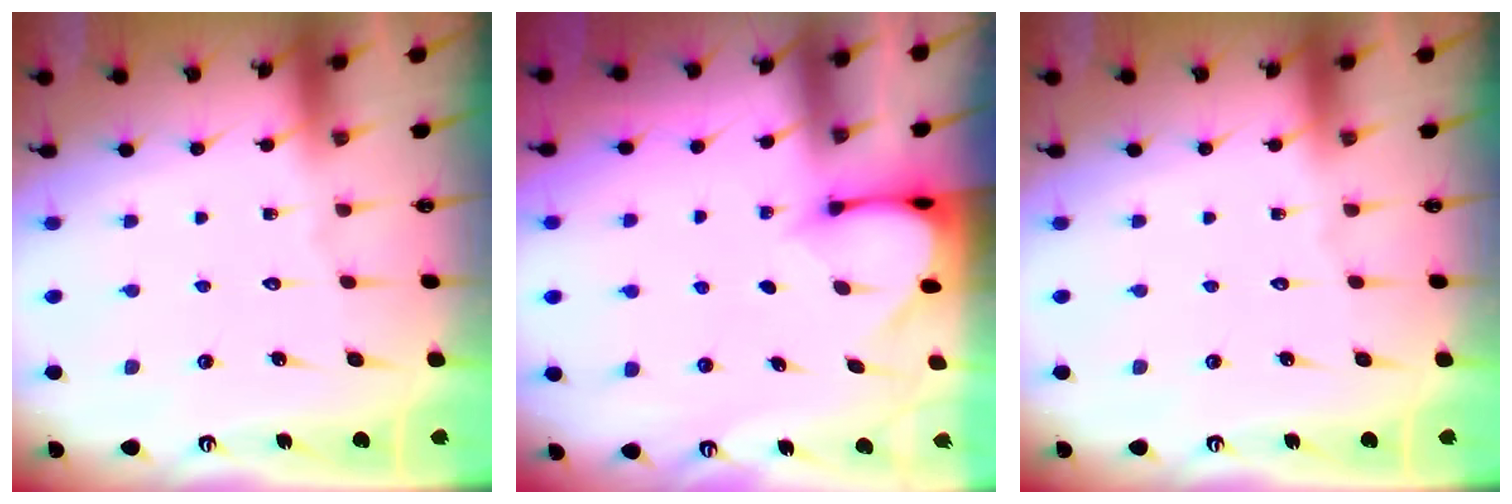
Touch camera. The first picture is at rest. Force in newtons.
{"total": 3.3, "press": 3.3, "slide": 0.3}
{"total": 0.0}